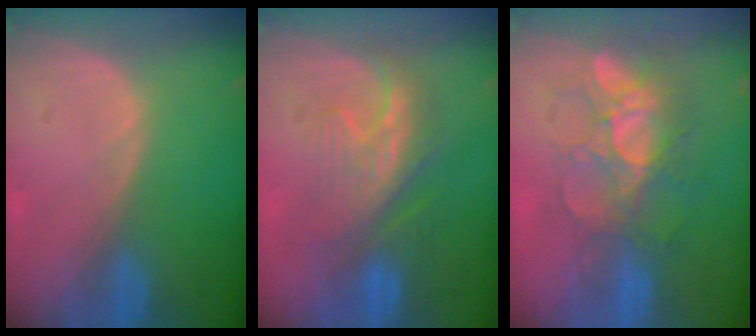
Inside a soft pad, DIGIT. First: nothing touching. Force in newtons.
{"total": 7.9, "press": 7.8, "slide": 1.4}
{"total": 9.2, "press": 8.2, "slide": 4.3}